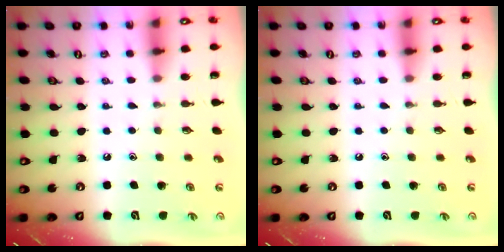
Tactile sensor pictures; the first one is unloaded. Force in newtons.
{"total": 0.0}